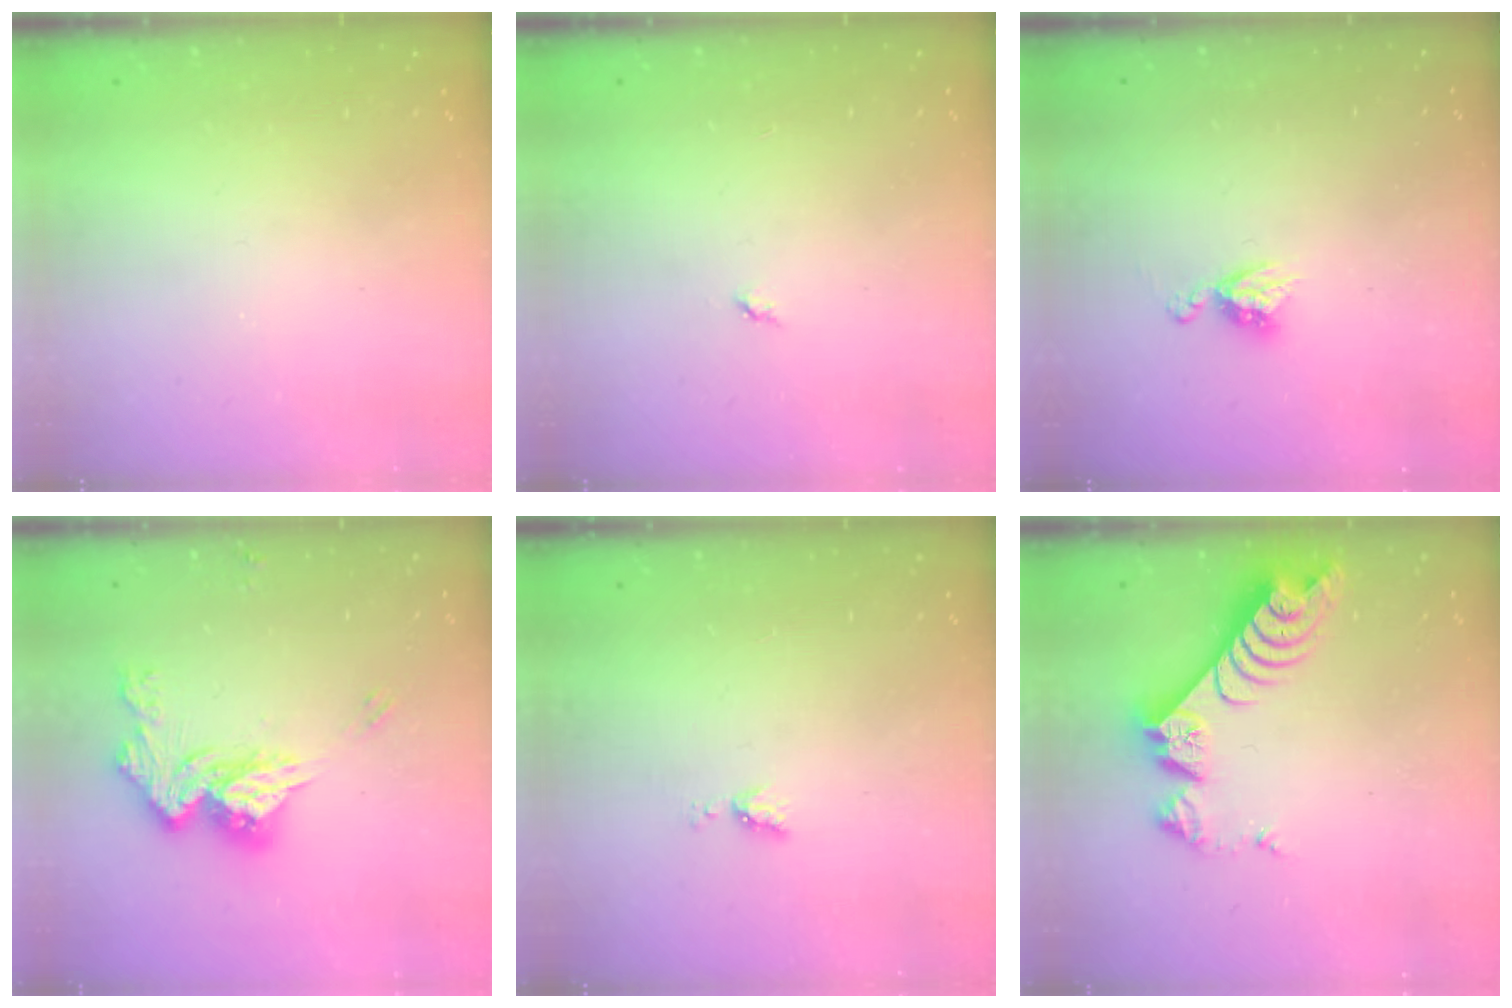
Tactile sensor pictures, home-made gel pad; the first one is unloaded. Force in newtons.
{"total": 2.8, "press": 2.8, "slide": 0.4}
{"total": 5.3, "press": 5.3, "slide": 0.5}
{"total": 14.1, "press": 14.1, "slide": 0.2}
{"total": 4.0, "press": 4.0, "slide": 0.5}
{"total": 10.1, "press": 10.0, "slide": 1.0}